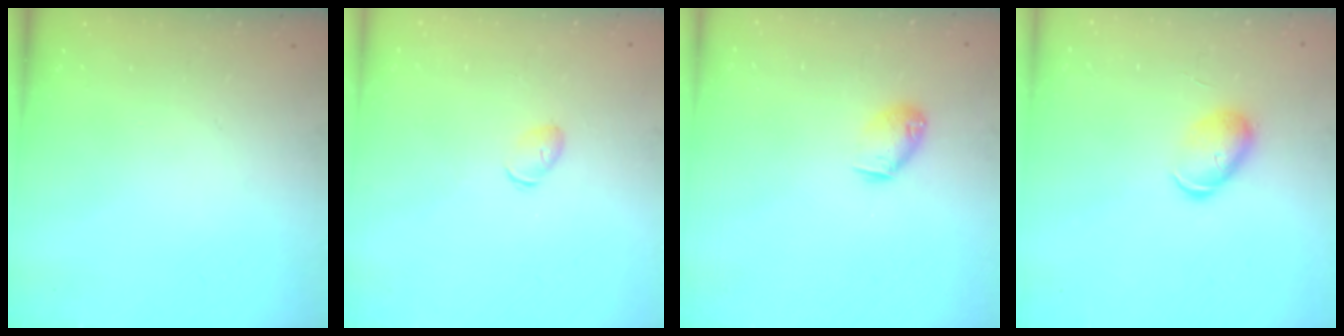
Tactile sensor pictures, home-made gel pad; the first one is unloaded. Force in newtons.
{"total": 4.6, "press": 4.5, "slide": 1.1}
{"total": 7.6, "press": 7.5, "slide": 1.4}
{"total": 6.0, "press": 6.0, "slide": 0.2}